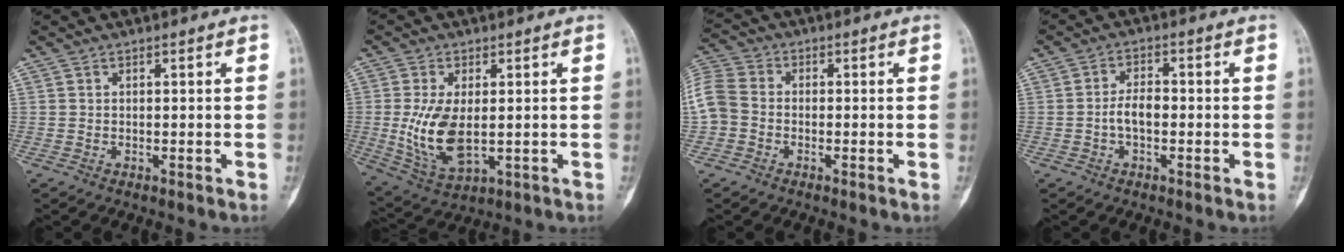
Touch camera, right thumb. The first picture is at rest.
{"total": 11.0, "force": [-0.2, 5.8, 9.3], "torque": [-0.186, -0.012, 0.015]}
{"total": 10.7, "force": [-1.5, 9.1, 5.5], "torque": [-0.145, 0.026, -0.031]}
{"total": 4.1, "force": [-0.9, 2.2, 3.3], "torque": [-0.058, 0.016, -0.021]}